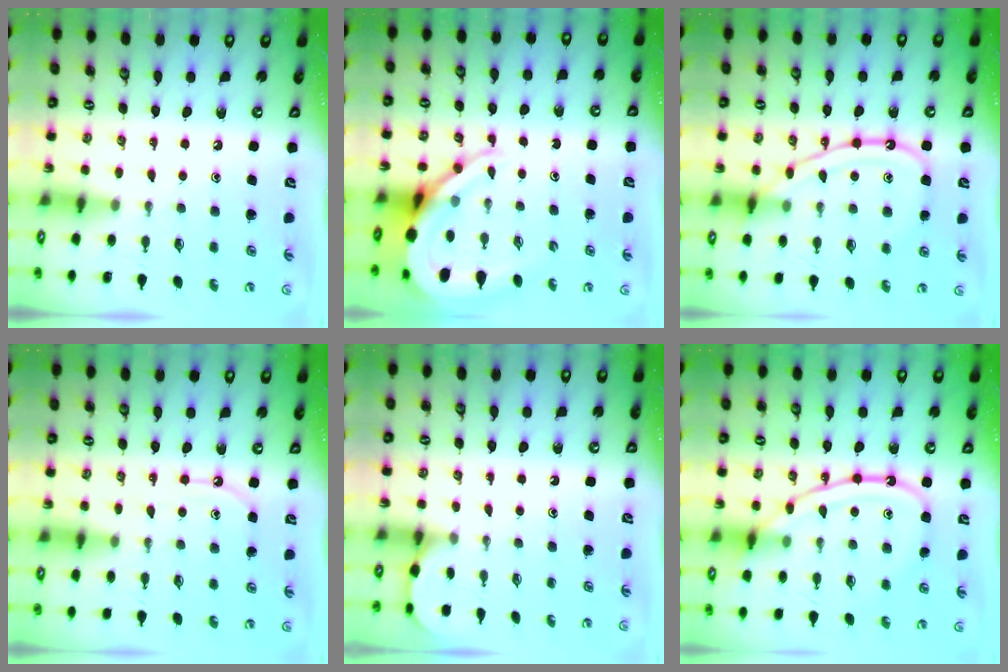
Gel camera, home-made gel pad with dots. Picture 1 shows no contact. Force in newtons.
{"total": 10.8, "press": 10.7, "slide": 1.2}
{"total": 13.3, "press": 13.3, "slide": 1.2}
{"total": 6.1, "press": 6.1, "slide": 0.6}
{"total": 1.8, "press": 1.8, "slide": 0.2}
{"total": 13.9, "press": 13.9, "slide": 1.3}